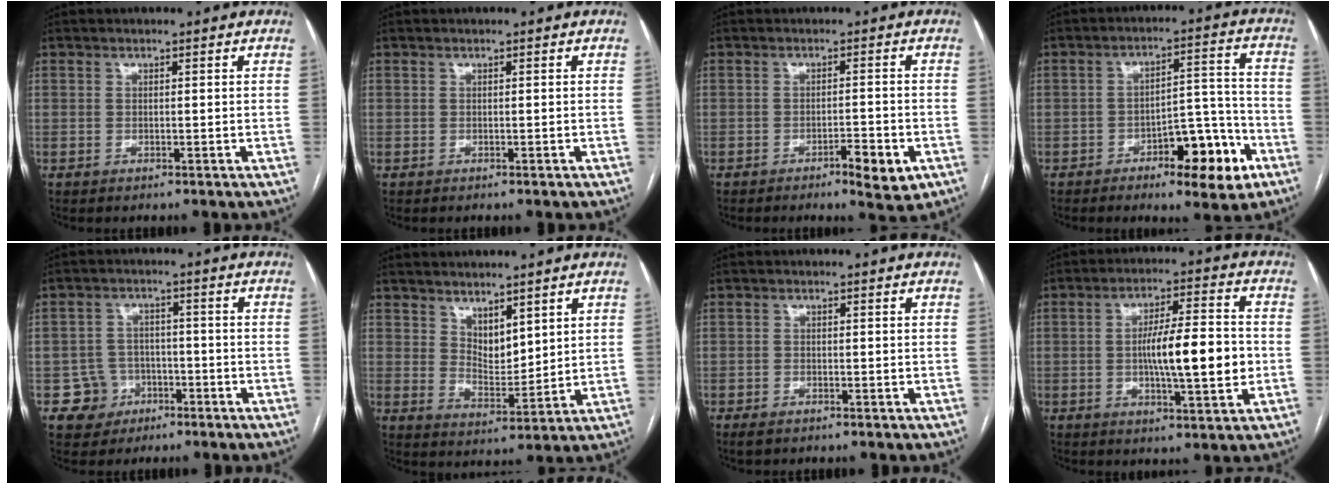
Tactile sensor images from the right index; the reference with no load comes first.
{"total": 0.0}
{"total": 4.8, "force": [-2.5, 1.1, 3.9], "torque": [-0.053, -0.002, -0.032]}
{"total": 11.3, "force": [-5.8, 3.6, 9.0], "torque": [-0.115, 0.022, -0.078]}
{"total": 5.7, "force": [-2.5, 5.0, 0.3], "torque": [0.003, 0.015, -0.036]}
{"total": 5.3, "force": [3.6, 2.4, 3.1], "torque": [-0.052, -0.013, 0.076]}
{"total": 1.8, "force": [-1.3, 0.9, 0.8], "torque": [-0.017, 0.000, -0.016]}
{"total": 11.3, "force": [-1.2, 1.8, 11.1], "torque": [-0.182, 0.009, -0.020]}